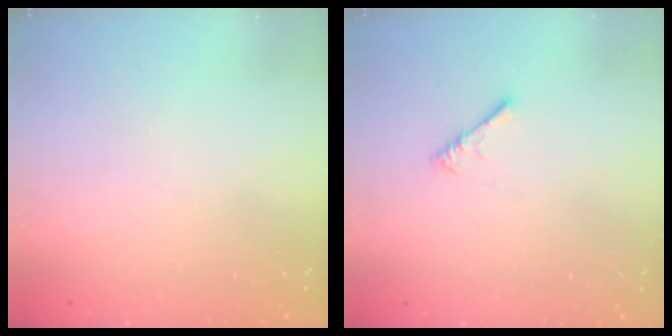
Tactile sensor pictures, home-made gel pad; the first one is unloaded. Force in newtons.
{"total": 0.8, "press": 0.8, "slide": 0.3}